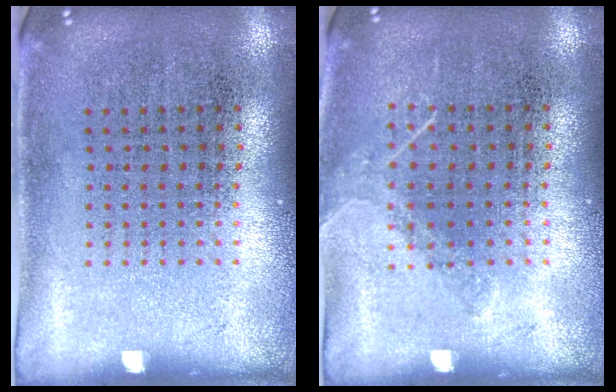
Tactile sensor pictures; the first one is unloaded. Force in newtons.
{"total": 0.9, "press": 0.9, "slide": 0.4}